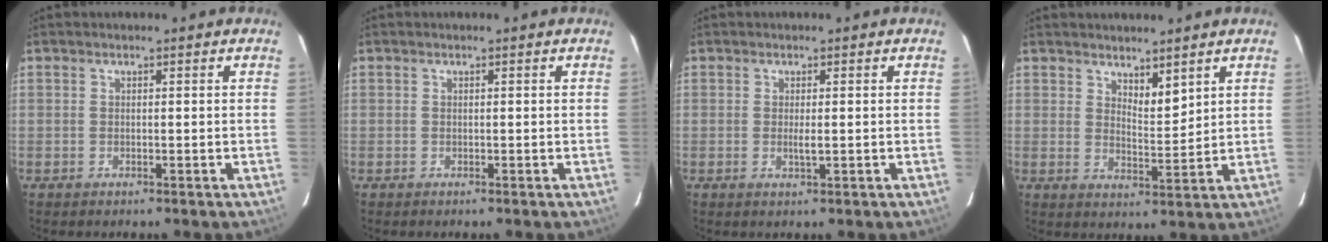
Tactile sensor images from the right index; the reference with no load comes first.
{"total": 0.0}
{"total": 1.5, "force": [-0.1, 0.1, 1.5], "torque": [-0.027, -0.003, -0.003]}
{"total": 3.9, "force": [3.0, 1.1, 2.2], "torque": [-0.038, -0.013, 0.059]}